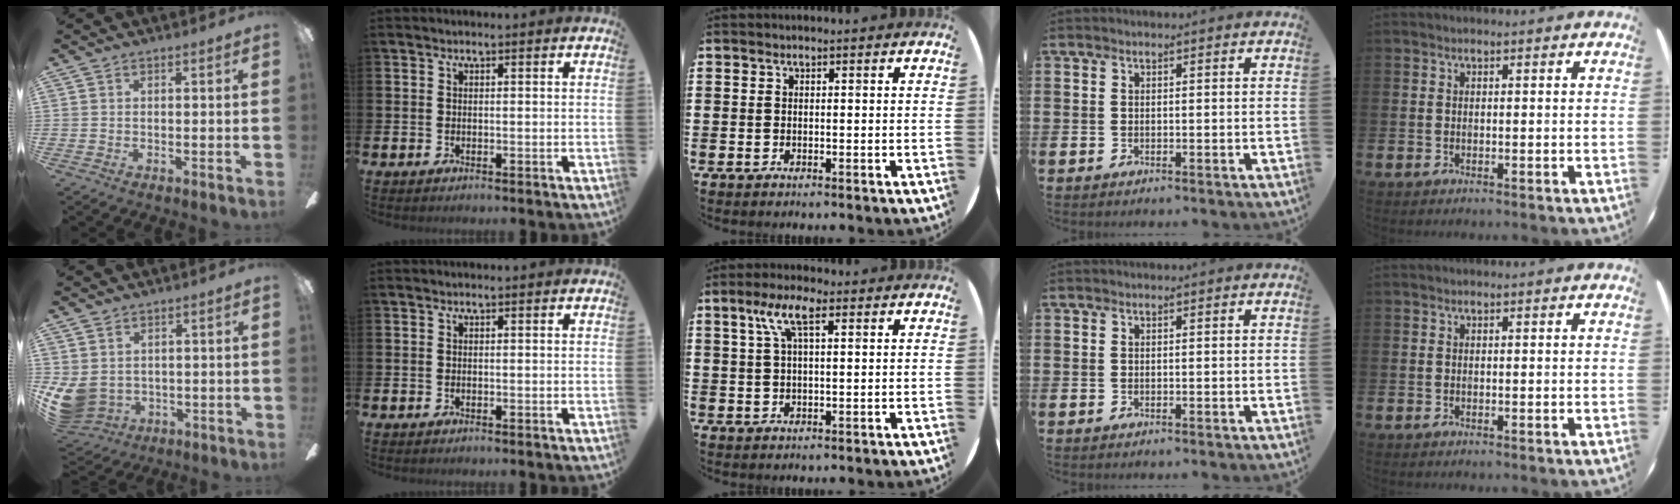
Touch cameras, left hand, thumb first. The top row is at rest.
{"thumb": {"total": 6.8, "force": [0.5, 6.0, 3.3], "torque": [-0.096, -0.012, 0.010]}, "middle": {"total": 5.3, "force": [2.4, 1.6, 4.4], "torque": [-0.095, 0.011, 0.041]}}